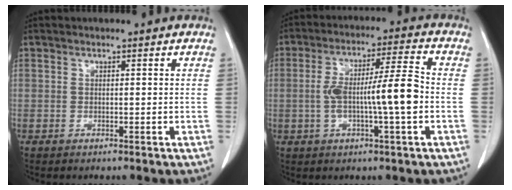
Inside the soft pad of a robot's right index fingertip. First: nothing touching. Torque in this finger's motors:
{"motor_torque": [0.43, -0.09, 0.30, 0.09]}